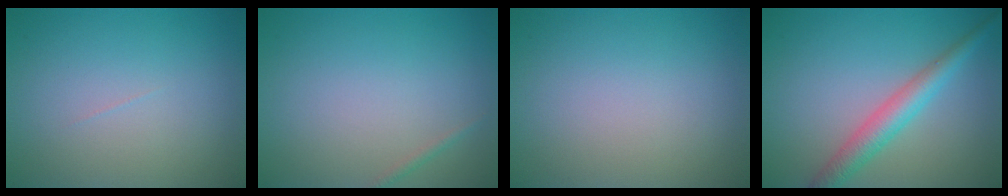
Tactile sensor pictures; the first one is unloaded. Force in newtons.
{"total": 0.6, "press": 0.6, "slide": 0.0}
{"total": 0.0}
{"total": 3.6, "press": 3.6, "slide": 0.1}